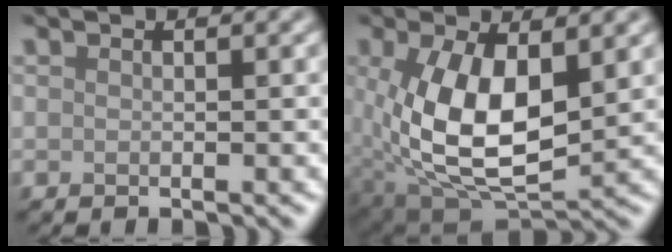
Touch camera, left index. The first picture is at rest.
{"total": 9.6, "force": [0.9, 5.2, 8.0], "torque": [-0.172, -0.018, 0.028]}